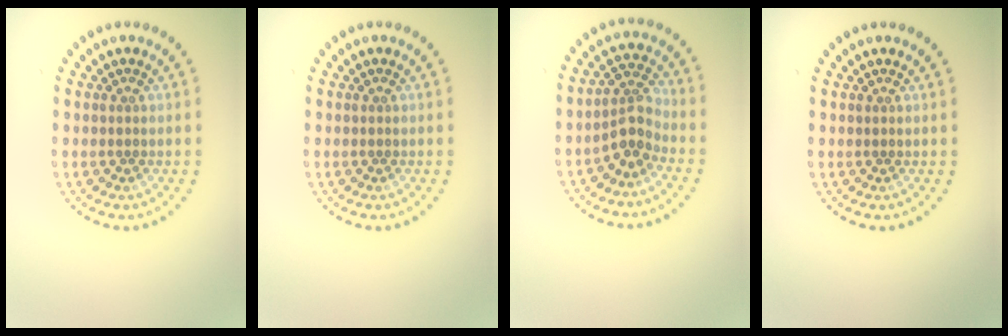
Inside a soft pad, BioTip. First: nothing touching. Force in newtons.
{"total": 0.0}
{"total": 2.7, "press": 2.2, "slide": 1.7}
{"total": 0.0}